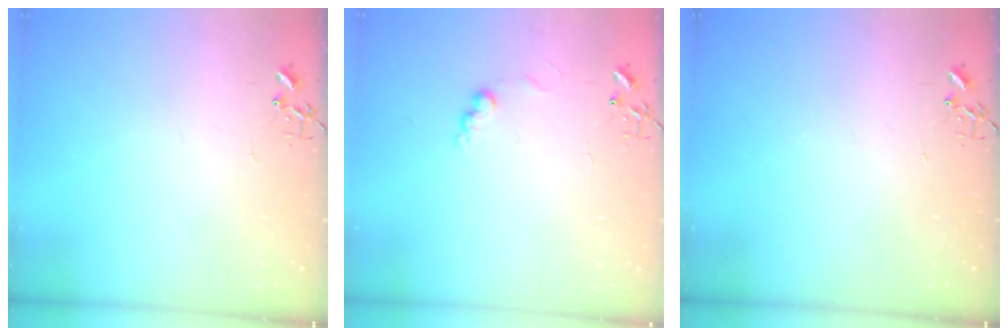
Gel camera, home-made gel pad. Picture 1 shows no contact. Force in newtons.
{"total": 6.6, "press": 6.5, "slide": 0.9}
{"total": 0.0}